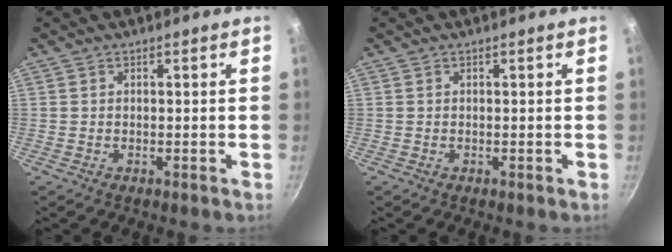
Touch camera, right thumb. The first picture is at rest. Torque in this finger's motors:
{"motor_torque": [0.00, 0.00, -0.07, 0.07, 0.00]}